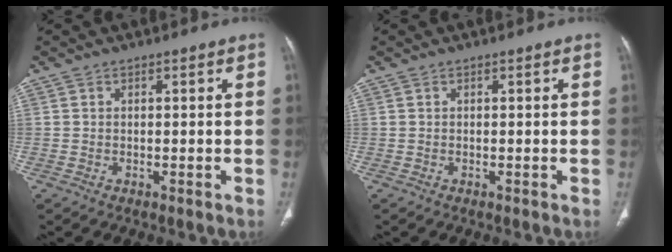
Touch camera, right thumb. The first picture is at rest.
{"total": 0.0}